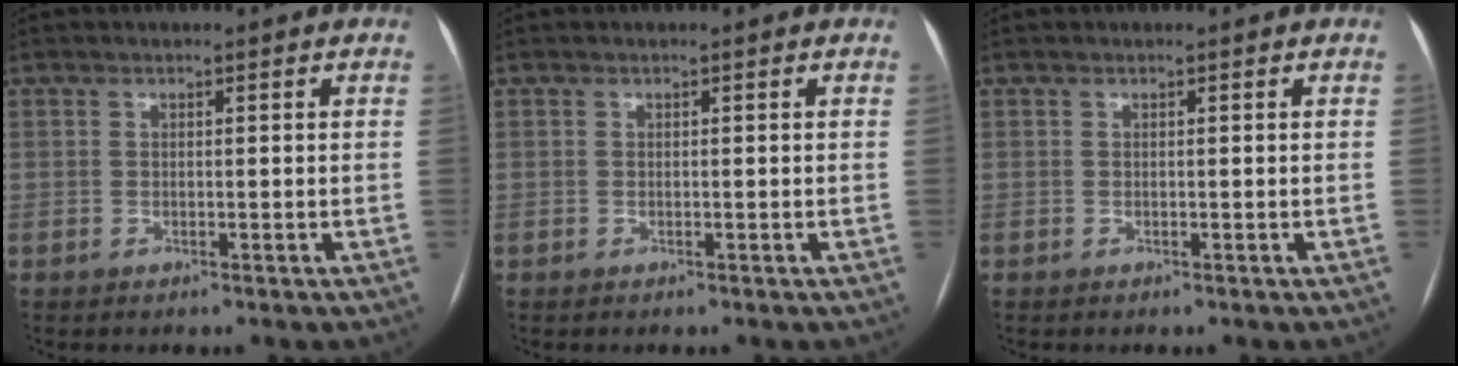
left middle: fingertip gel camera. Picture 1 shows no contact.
{"total": 0.0}
{"total": 0.0}